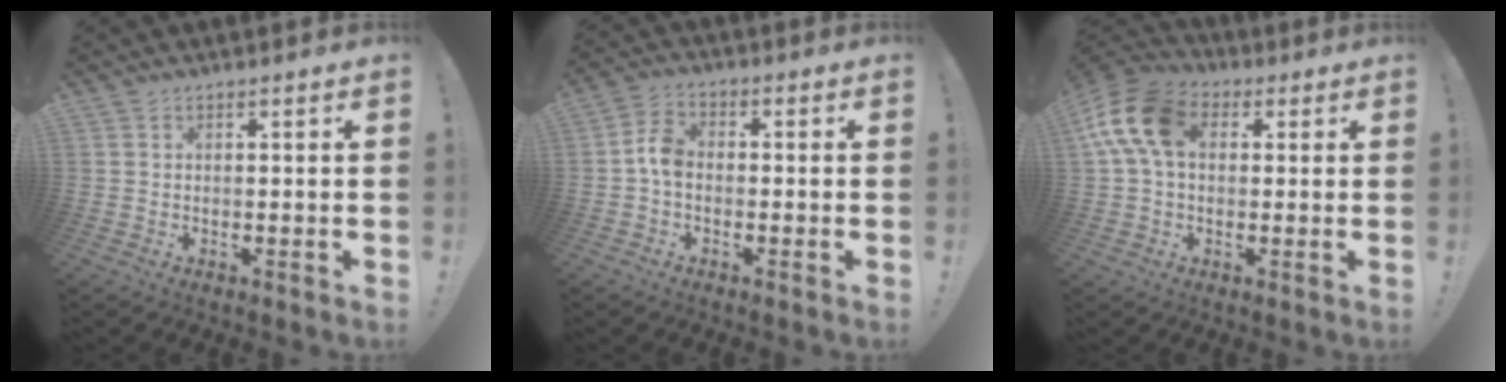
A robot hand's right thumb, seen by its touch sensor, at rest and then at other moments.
{"total": 5.9, "force": [-1.1, 3.8, 4.3], "torque": [-0.090, 0.018, -0.018]}
{"total": 15.0, "force": [3.3, 9.8, 10.9], "torque": [-0.213, 0.010, 0.064]}